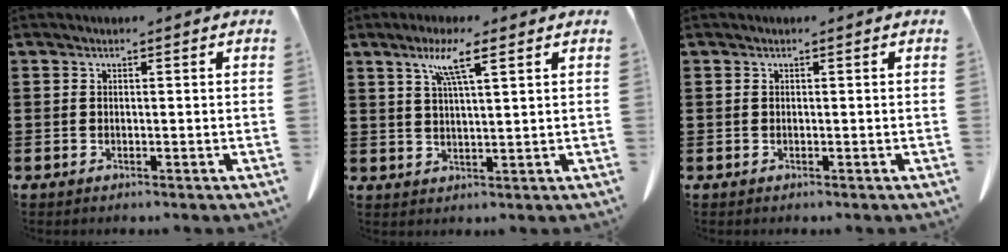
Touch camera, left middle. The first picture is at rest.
{"total": 6.0, "force": [3.5, 0.4, 4.8], "torque": [-0.104, 0.008, 0.056]}
{"total": 0.0}